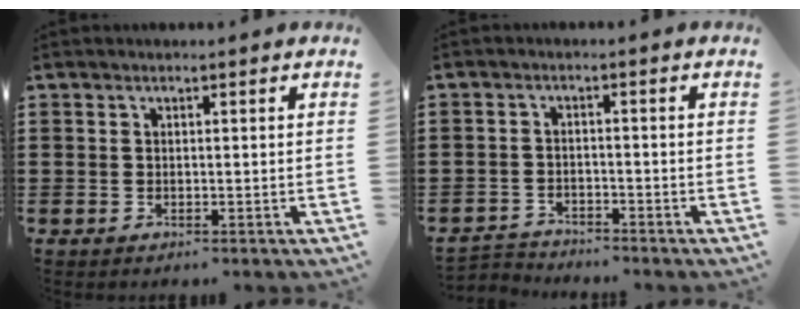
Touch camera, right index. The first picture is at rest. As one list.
[{"total": 2.4, "force": [-2.4, 0.4, -0.4], "torque": [-0.001, 0.001, -0.053]}]